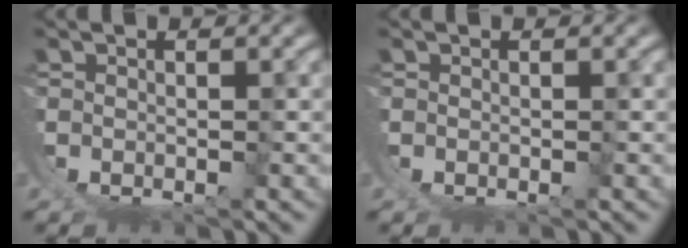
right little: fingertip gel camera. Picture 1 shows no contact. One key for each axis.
{"total": 0.0}